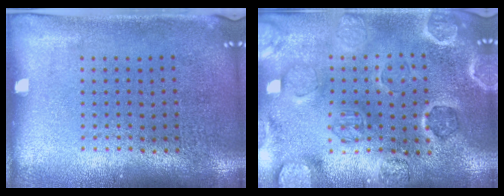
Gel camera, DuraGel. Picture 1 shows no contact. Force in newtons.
{"total": 2.6, "press": 2.6, "slide": 0.2}